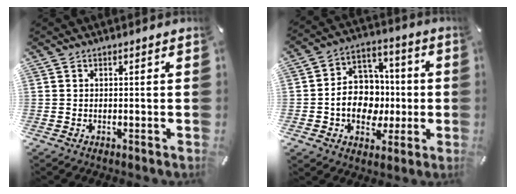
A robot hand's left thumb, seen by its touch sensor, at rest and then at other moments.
{"total": 12.7, "force": [-1.7, 10.9, 6.4], "torque": [-0.113, 0.017, -0.022]}